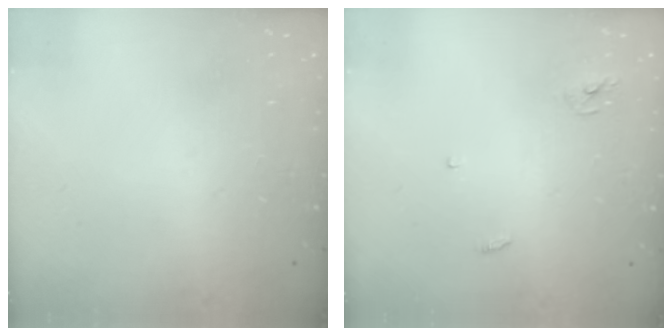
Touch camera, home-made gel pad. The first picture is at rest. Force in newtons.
{"total": 2.9, "press": 2.9, "slide": 0.2}